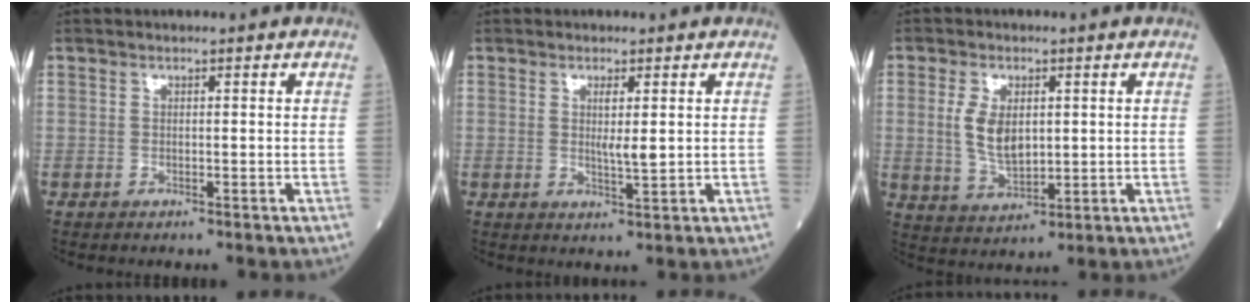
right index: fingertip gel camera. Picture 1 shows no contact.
{"total": 2.7, "force": [0.5, 0.2, 2.6], "torque": [-0.047, -0.006, 0.010]}
{"total": 6.8, "force": [1.1, 3.5, 5.7], "torque": [-0.119, -0.001, 0.029]}